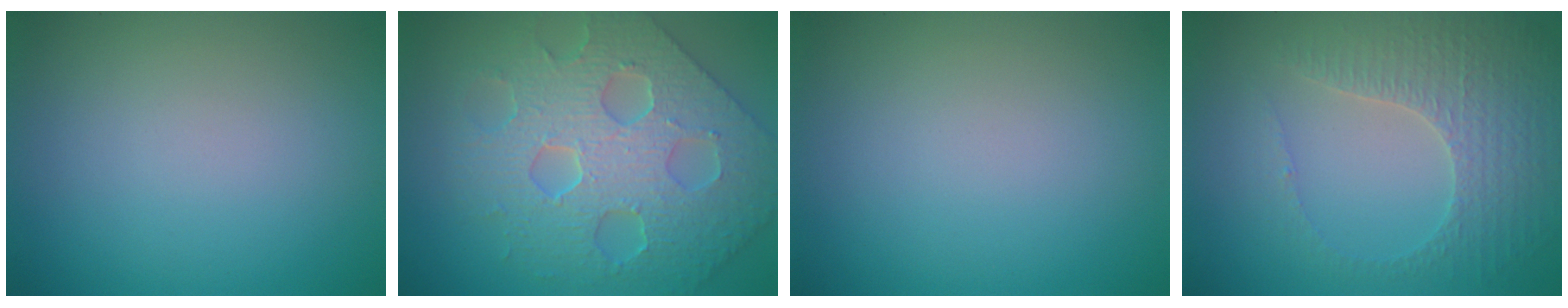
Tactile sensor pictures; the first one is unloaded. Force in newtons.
{"total": 7.2, "press": 6.3, "slide": 3.5}
{"total": 0.0}
{"total": 3.4, "press": 3.2, "slide": 1.1}